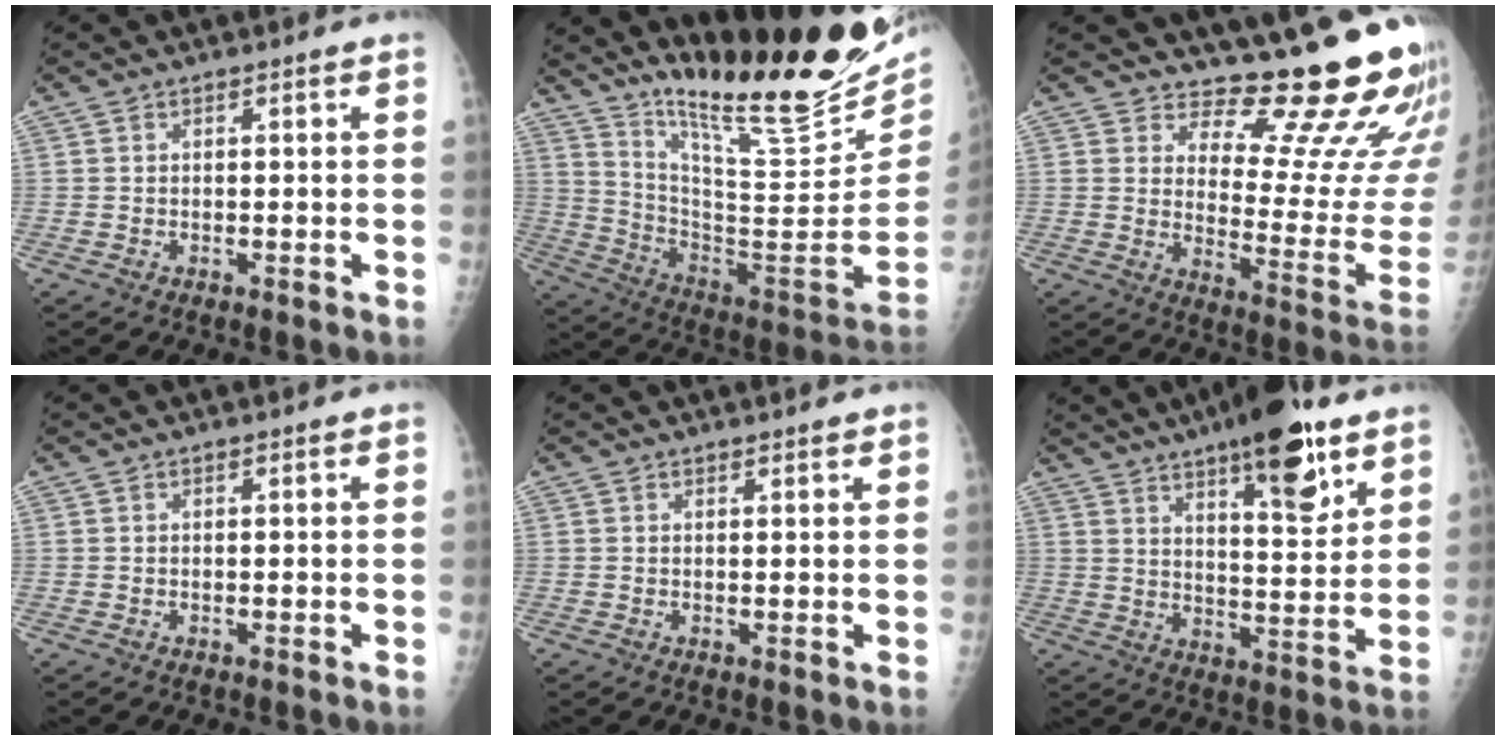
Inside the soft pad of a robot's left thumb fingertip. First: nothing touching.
{"total": 26.9, "force": [22.2, 4.3, 14.6], "torque": [-0.201, -0.152, 0.338]}
{"total": 19.0, "force": [16.1, 5.2, 8.6], "torque": [-0.061, -0.160, 0.200]}
{"total": 0.0}
{"total": 1.1, "force": [1.0, 0.3, 0.3], "torque": [-0.002, -0.005, 0.014]}
{"total": 17.0, "force": [10.4, 5.3, 12.4], "torque": [-0.150, -0.055, 0.157]}